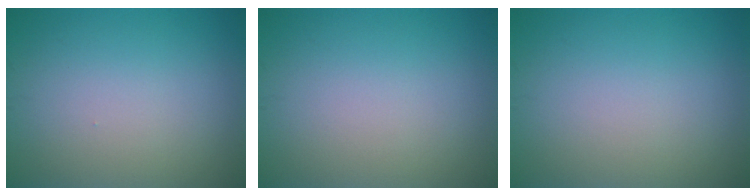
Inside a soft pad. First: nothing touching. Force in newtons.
{"total": 0.0}
{"total": 0.0}